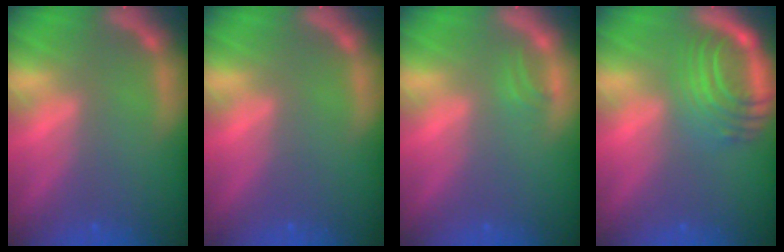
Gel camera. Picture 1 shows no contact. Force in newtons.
{"total": 0.0}
{"total": 0.9}
{"total": 7.1}